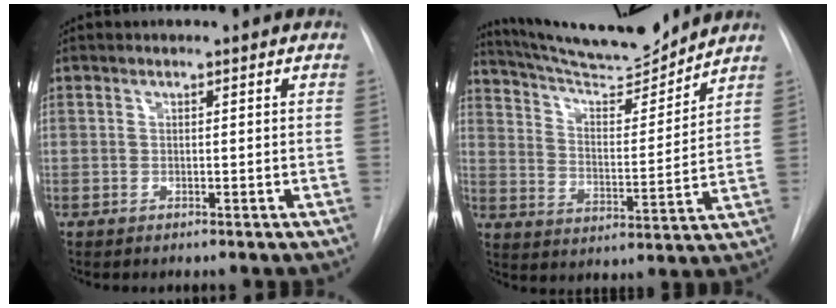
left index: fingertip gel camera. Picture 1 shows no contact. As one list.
[{"total": 15.5, "force": [14.7, 1.0, 4.9], "torque": [-0.087, -0.014, 0.238]}]